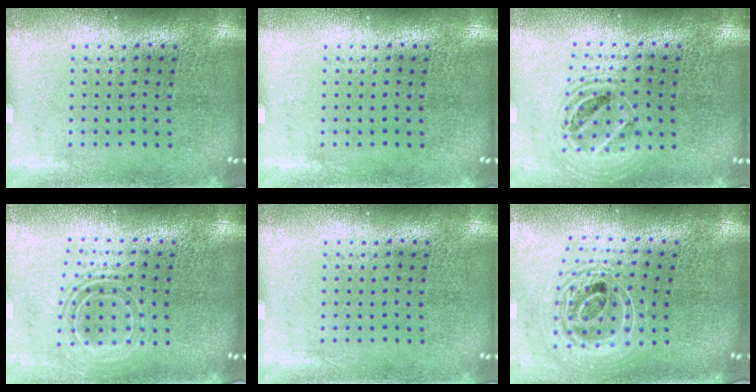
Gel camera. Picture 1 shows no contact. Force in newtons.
{"total": 0.0}
{"total": 1.6, "press": 1.4, "slide": 0.7}
{"total": 1.7, "press": 1.2, "slide": 1.1}
{"total": 0.0}
{"total": 2.4, "press": 1.8, "slide": 1.6}